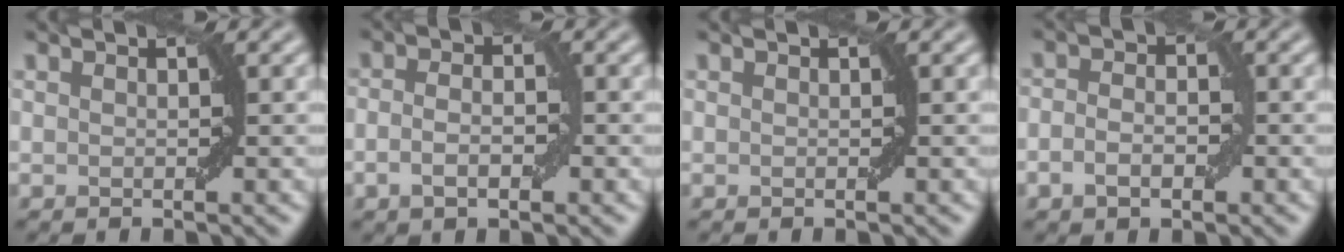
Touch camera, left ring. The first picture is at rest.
{"total": 2.7, "force": [-0.7, 1.2, 2.3], "torque": [-0.039, -0.001, -0.013]}
{"total": 0.0}
{"total": 2.5, "force": [-0.9, 1.6, 1.8], "torque": [-0.033, 0.001, -0.017]}